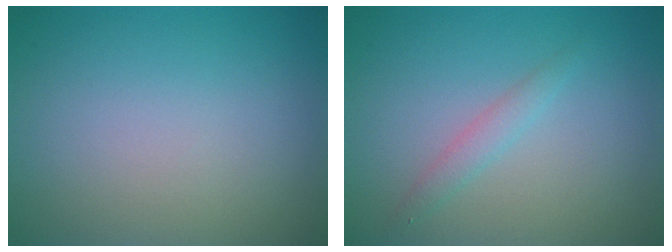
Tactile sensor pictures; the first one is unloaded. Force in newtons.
{"total": 1.4, "press": 1.4, "slide": 0.0}